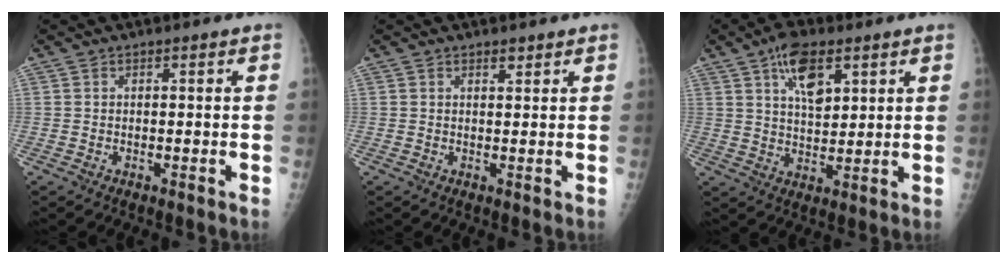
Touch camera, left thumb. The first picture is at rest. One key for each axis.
{"total": 1.2, "fx": 1.0, "fy": 0.5, "fz": 0.3, "tx": 0.003, "ty": -0.007, "tz": 0.015}
{"total": 9.2, "fx": 4.6, "fy": 4.5, "fz": 6.6, "tx": -0.094, "ty": -0.020, "tz": 0.081}